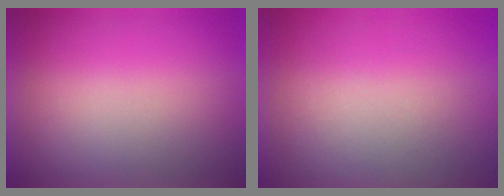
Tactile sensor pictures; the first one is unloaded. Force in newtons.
{"total": 8.5}